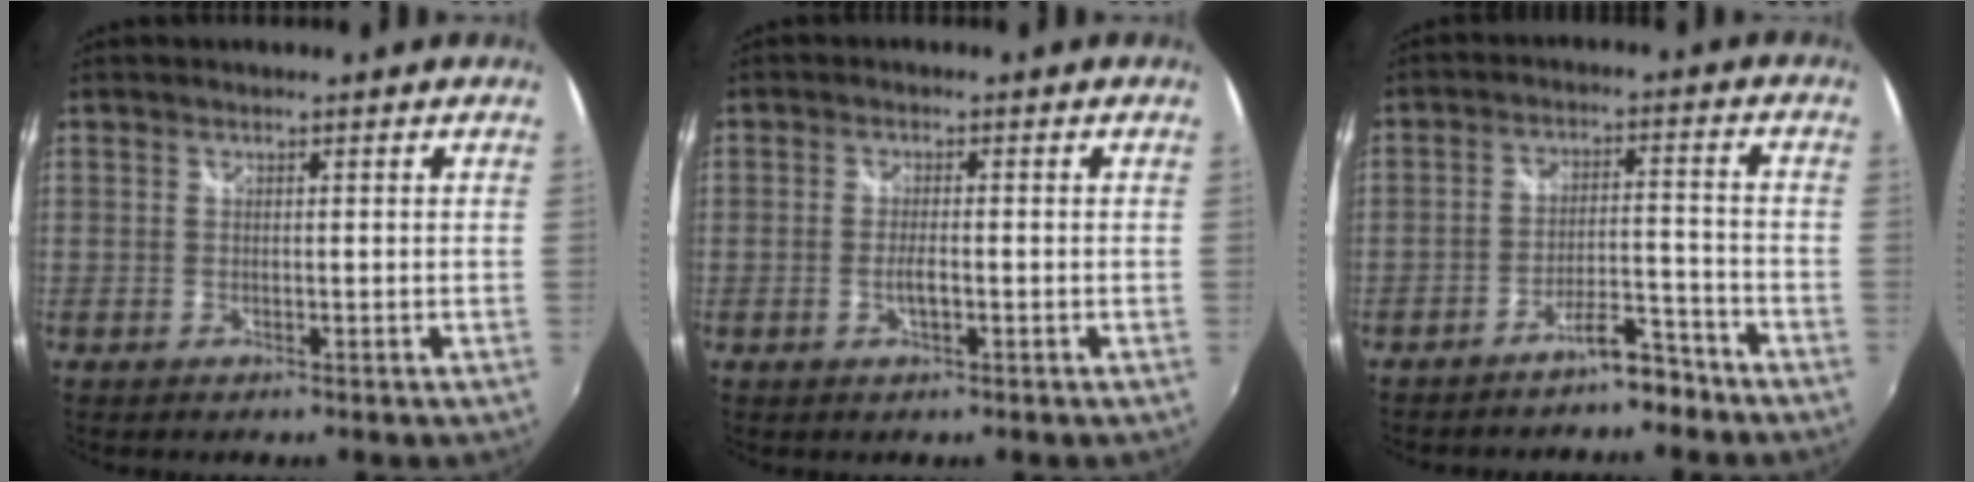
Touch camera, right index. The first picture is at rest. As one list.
[{"total": 2.3, "force": [-0.8, 0.6, 2.1], "torque": [-0.044, 0.000, -0.014]}, {"total": 6.1, "force": [-5.2, 1.6, 2.8], "torque": [-0.052, 0.014, -0.076]}]